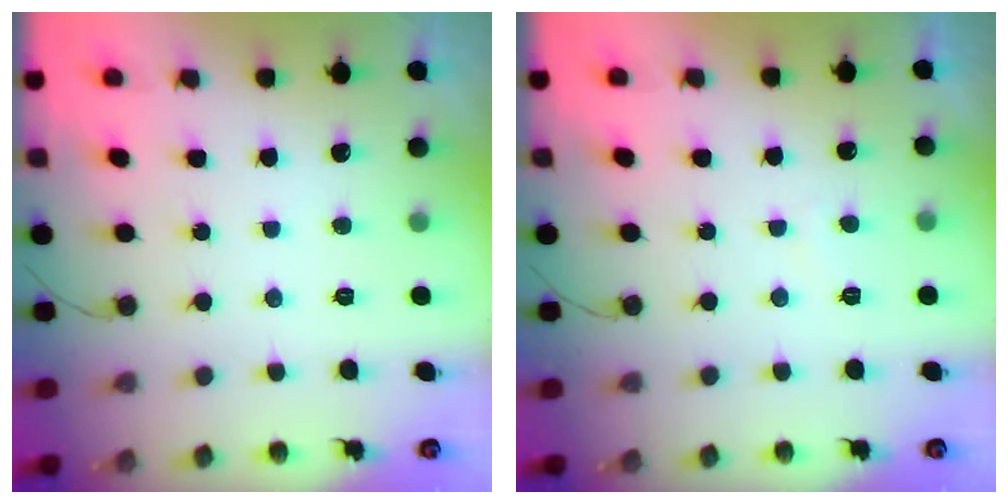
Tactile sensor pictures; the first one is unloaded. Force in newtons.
{"total": 0.6, "press": 0.4, "slide": 0.4}